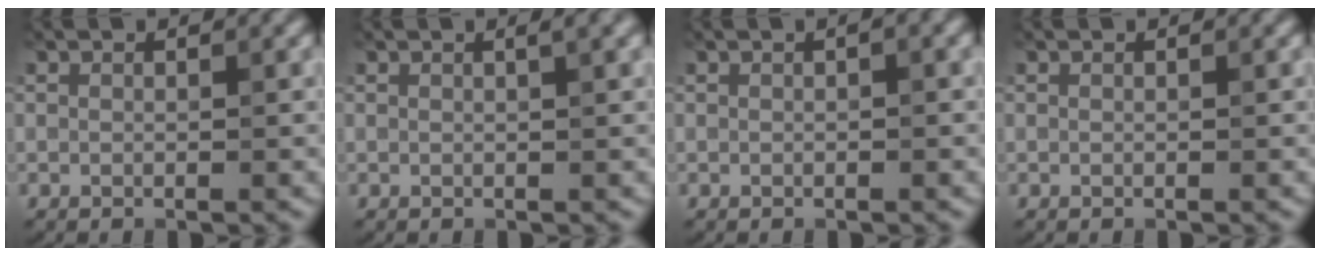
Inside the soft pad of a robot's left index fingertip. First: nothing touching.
{"total": 1.2, "force": [0.5, 0.3, 1.1], "torque": [-0.011, 0.006, 0.006]}
{"total": 0.7, "force": [0.1, 0.1, 0.7], "torque": [-0.011, 0.005, 0.003]}
{"total": 0.0}